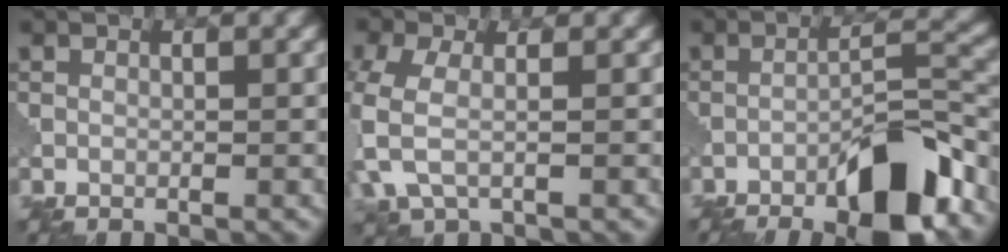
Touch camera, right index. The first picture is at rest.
{"total": 4.8, "force": [-1.1, 2.6, 3.9], "torque": [-0.110, -0.002, -0.031]}
{"total": 10.0, "force": [-6.4, 2.7, 7.3], "torque": [-0.105, 0.013, -0.109]}